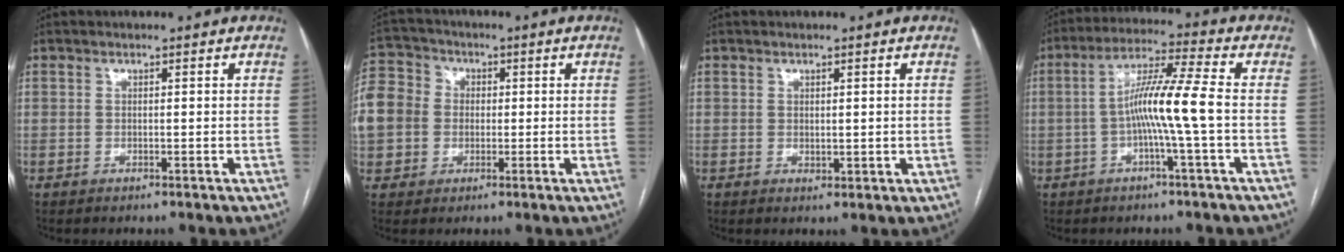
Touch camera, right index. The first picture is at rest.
{"total": 21.0, "force": [0.7, 19.2, 8.6], "torque": [-0.298, 0.074, 0.026]}
{"total": 1.2, "force": [0.3, 0.8, 0.9], "torque": [-0.013, -0.005, 0.012]}
{"total": 9.2, "force": [-1.4, -1.0, 9.0], "torque": [-0.167, 0.012, -0.030]}